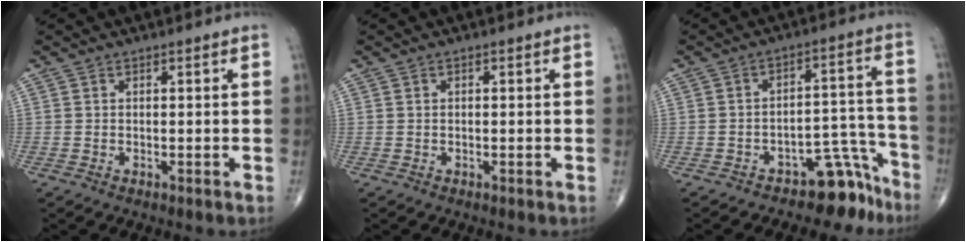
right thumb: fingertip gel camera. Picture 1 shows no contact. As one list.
[{"total": 0.0}, {"total": 7.8, "force": [-6.3, 3.7, 2.5], "torque": [0.016, 0.105, -0.096]}]